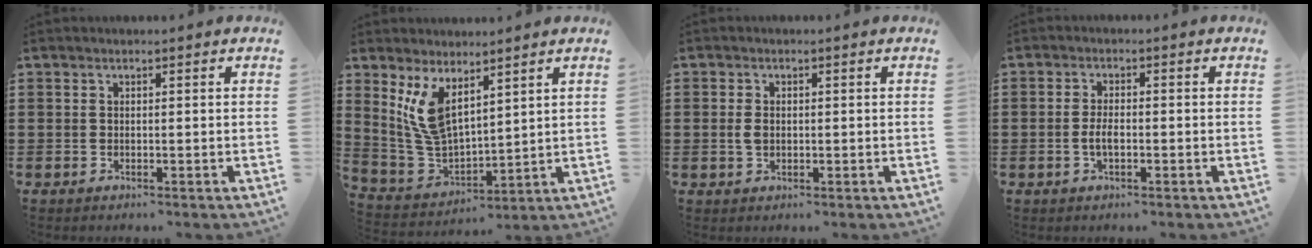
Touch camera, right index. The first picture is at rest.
{"total": 8.2, "force": [4.4, 3.8, 5.8], "torque": [-0.163, -0.022, 0.074]}
{"total": 2.0, "force": [-0.1, 1.3, 1.5], "torque": [-0.038, 0.003, -0.005]}
{"total": 2.8, "force": [-0.7, 1.0, 2.5], "torque": [-0.061, -0.003, -0.017]}